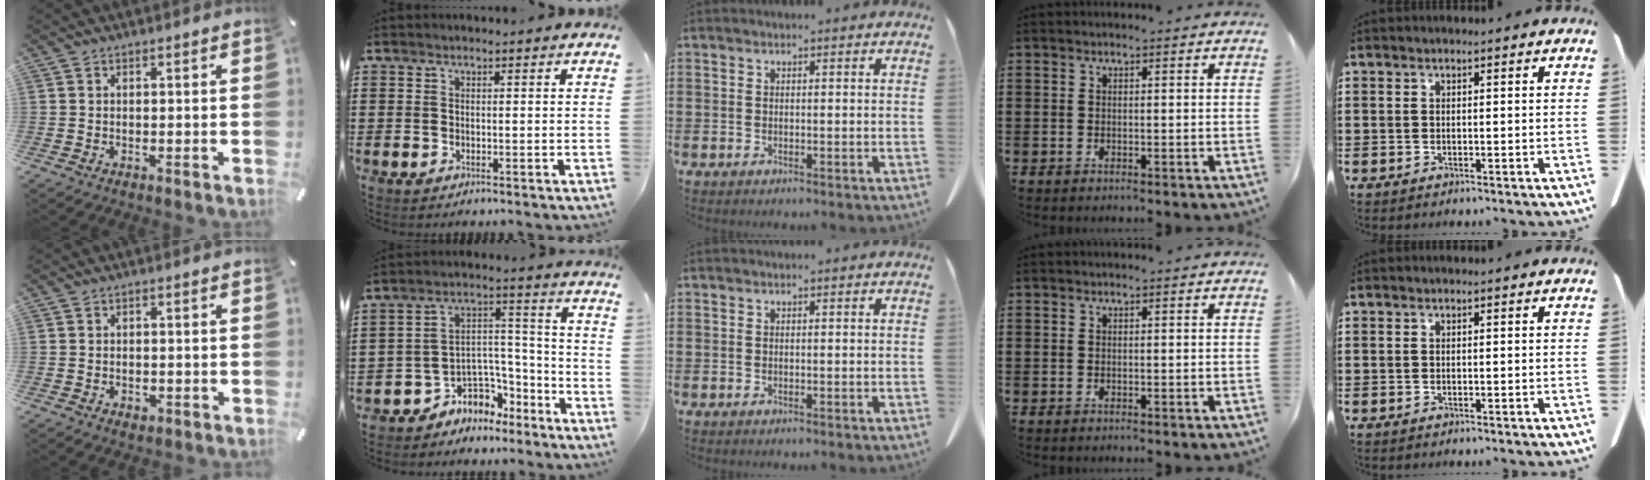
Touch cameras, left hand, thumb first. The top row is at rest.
{"thumb": {"total": 1.4, "force": [-0.5, 1.0, 0.9], "torque": [-0.017, 0.003, -0.011]}, "index": {"total": 6.0, "force": [-4.9, 3.4, 0.7], "torque": [-0.017, 0.014, -0.094]}}